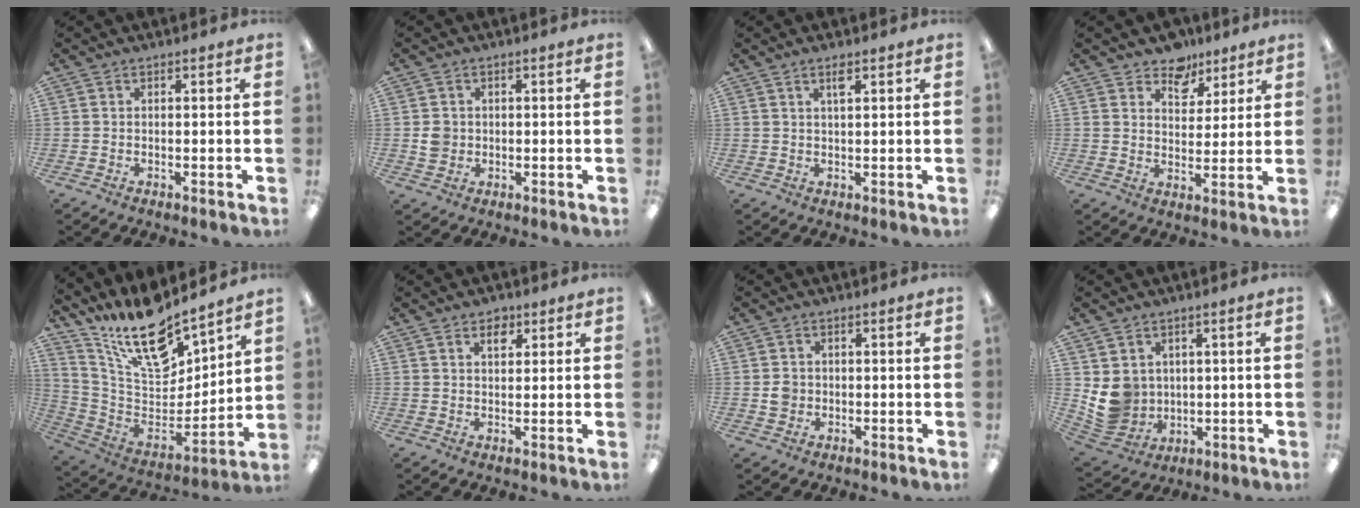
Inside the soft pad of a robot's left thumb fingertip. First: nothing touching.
{"total": 3.6, "force": [0.1, 3.4, 1.2], "torque": [-0.008, 0.000, 0.000]}
{"total": 2.8, "force": [1.8, 0.8, 2.0], "torque": [-0.038, 0.001, 0.029]}
{"total": 8.0, "force": [6.2, 4.8, 1.2], "torque": [-0.016, -0.043, 0.113]}
{"total": 19.2, "force": [14.8, 6.9, 10.1], "torque": [-0.184, -0.110, 0.261]}
{"total": 3.7, "force": [2.4, 2.1, 1.9], "torque": [-0.011, -0.010, 0.038]}
{"total": 3.0, "force": [0.0, 2.8, 1.0], "torque": [-0.013, 0.001, -0.003]}
{"total": 8.3, "force": [1.4, 7.9, 2.2], "torque": [-0.066, -0.009, 0.038]}